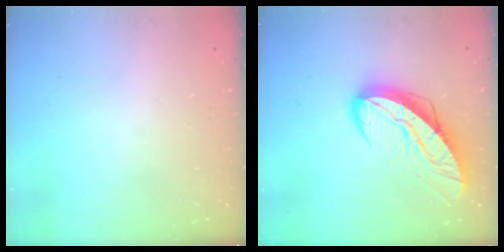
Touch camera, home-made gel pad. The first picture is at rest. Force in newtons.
{"total": 12.3, "press": 12.2, "slide": 1.1}